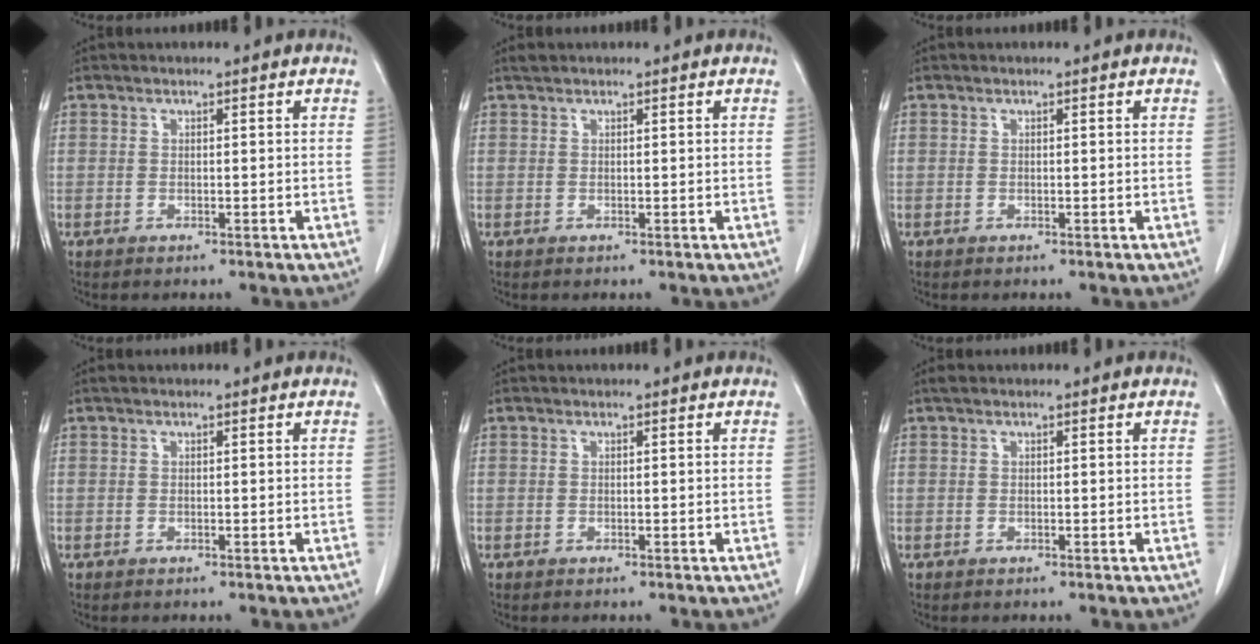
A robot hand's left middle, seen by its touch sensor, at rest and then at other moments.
{"total": 0.5, "force": [0.5, 0.0, 0.1], "torque": [-0.010, 0.009, 0.014]}
{"total": 0.0}
{"total": 0.0}
{"total": 0.0}
{"total": 0.6, "force": [0.5, 0.2, 0.3], "torque": [-0.013, 0.013, 0.009]}